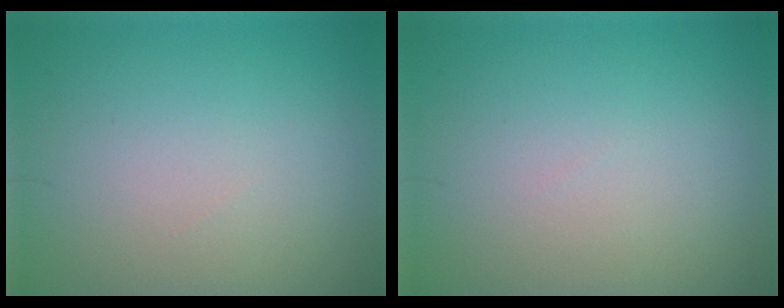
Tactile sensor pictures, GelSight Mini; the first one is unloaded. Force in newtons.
{"total": 0.0}